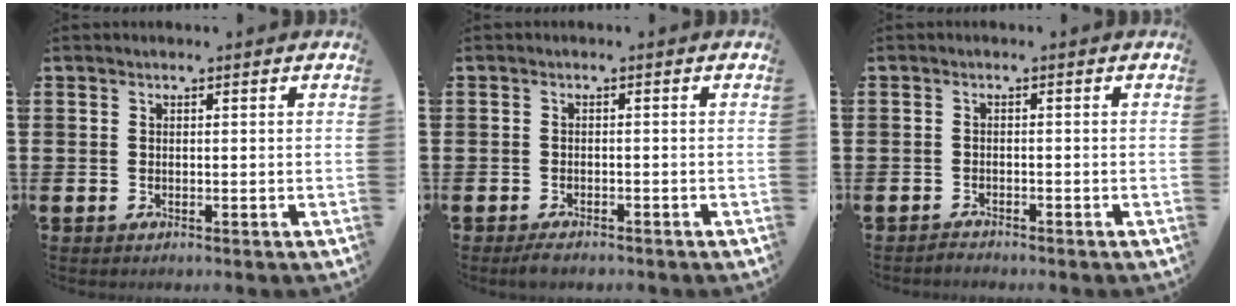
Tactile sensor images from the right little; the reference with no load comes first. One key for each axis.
{"total": 1.2, "fx": -1.1, "fy": 0.3, "fz": 0.5, "tx": -0.011, "ty": 0.003, "tz": -0.023}
{"total": 1.0, "fx": -1.0, "fy": 0.0, "fz": 0.0, "tx": -0.003, "ty": 0.000, "tz": -0.021}